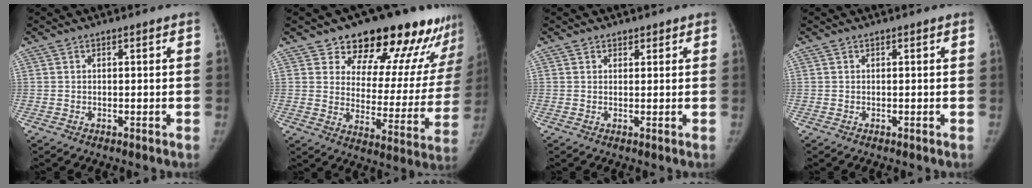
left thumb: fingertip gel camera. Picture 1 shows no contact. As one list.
[{"total": 21.8, "force": [17.4, 9.4, 9.2], "torque": [-0.067, -0.098, 0.221]}, {"total": 1.3, "force": [0.9, 0.9, 0.0], "torque": [0.025, -0.004, 0.006]}, {"total": 0.0}]